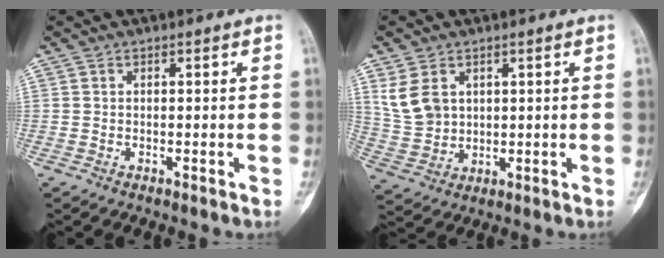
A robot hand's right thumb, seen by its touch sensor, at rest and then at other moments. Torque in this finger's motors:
{"motor_torque": [-0.06, 0.12, 0.13, -0.07, 0.03]}